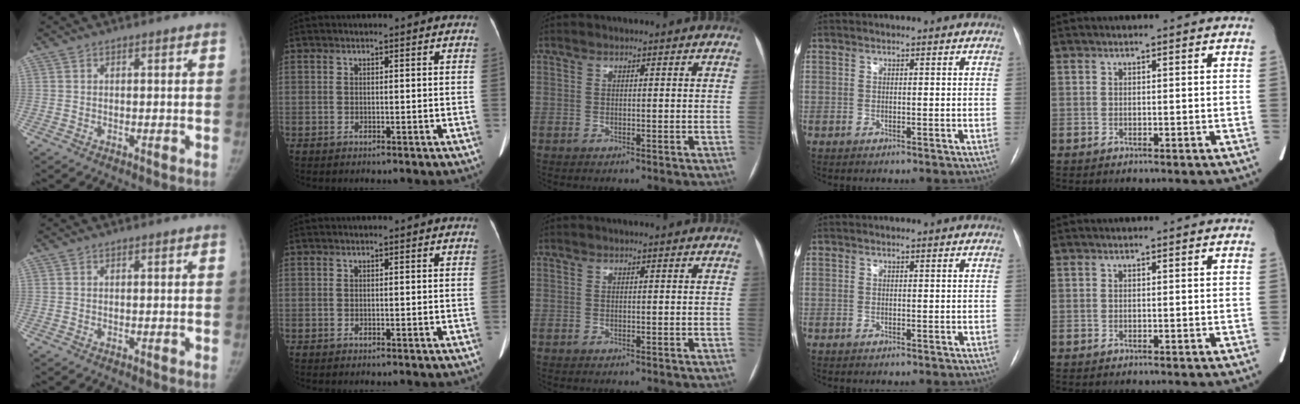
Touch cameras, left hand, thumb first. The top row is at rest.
{}